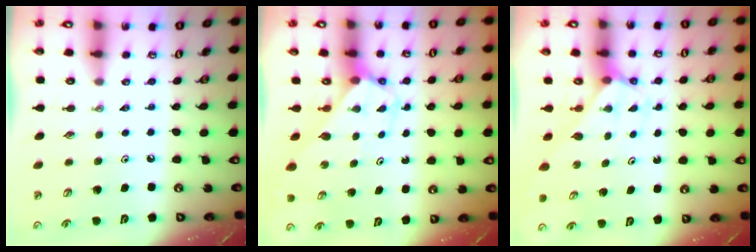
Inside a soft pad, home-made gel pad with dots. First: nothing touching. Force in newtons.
{"total": 2.8, "press": 2.8, "slide": 0.2}
{"total": 2.2, "press": 2.2, "slide": 0.1}